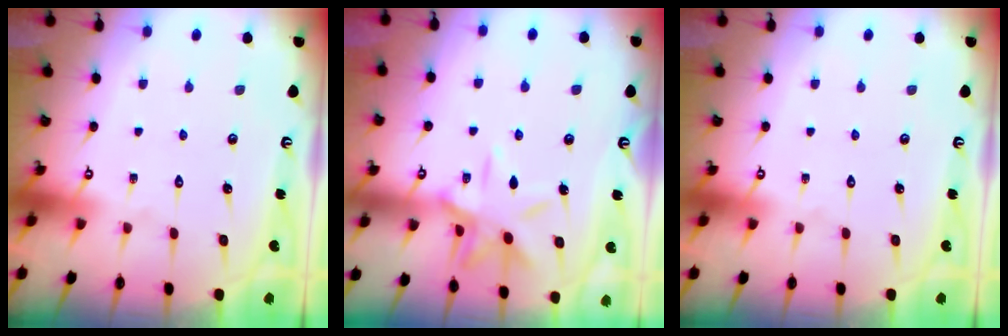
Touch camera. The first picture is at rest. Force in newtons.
{"total": 12.0, "press": 11.9, "slide": 0.8}
{"total": 0.0}